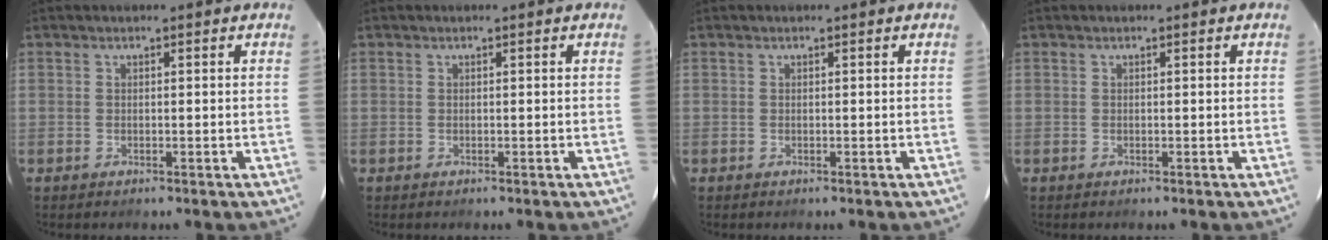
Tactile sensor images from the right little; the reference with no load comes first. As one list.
[{"total": 0.0}, {"total": 0.0}, {"total": 0.0}]